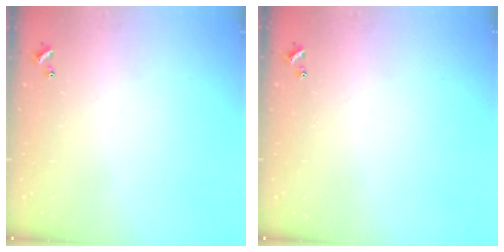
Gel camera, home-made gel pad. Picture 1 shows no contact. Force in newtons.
{"total": 0.0}